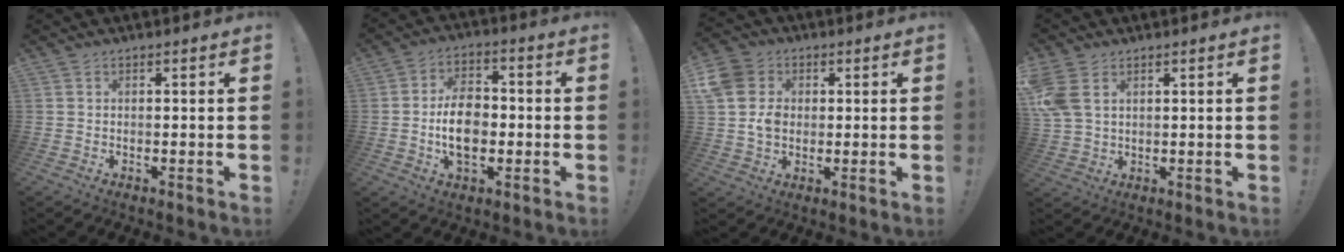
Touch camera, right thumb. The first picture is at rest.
{"total": 11.6, "force": [-1.6, 7.8, 8.4], "torque": [-0.153, 0.009, -0.029]}
{"total": 9.8, "force": [1.3, 8.6, 4.6], "torque": [-0.082, -0.008, 0.025]}
{"total": 7.7, "force": [3.0, 5.1, 4.9], "torque": [-0.108, -0.006, 0.063]}